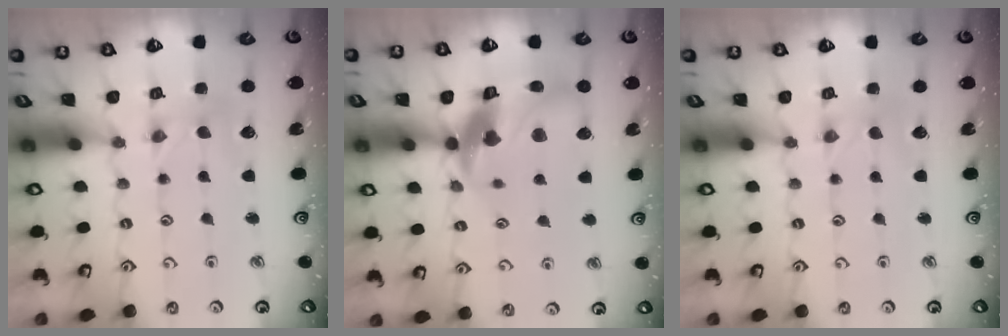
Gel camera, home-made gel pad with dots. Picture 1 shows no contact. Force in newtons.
{"total": 16.2, "press": 16.1, "slide": 2.2}
{"total": 0.0}